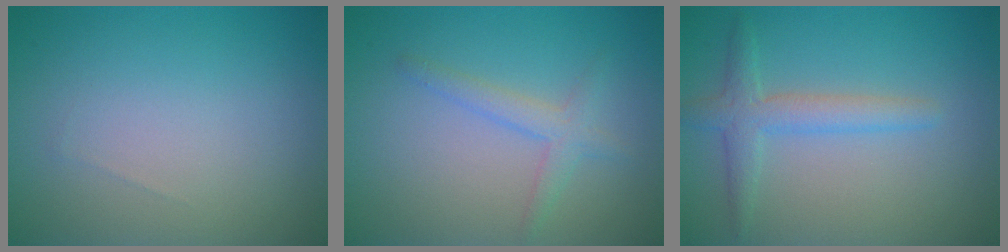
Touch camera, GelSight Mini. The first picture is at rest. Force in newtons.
{"total": 2.0, "press": 2.0, "slide": 0.1}
{"total": 2.8, "press": 2.8, "slide": 0.2}